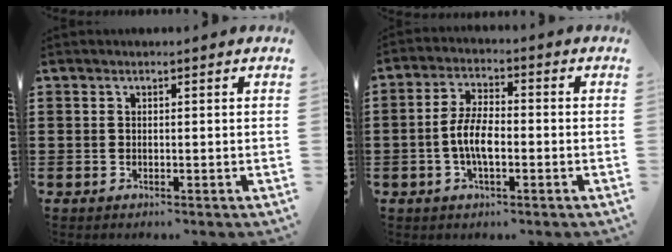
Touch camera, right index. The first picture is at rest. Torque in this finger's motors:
{"motor_torque": [1.82, 0.32, 0.76, 0.17]}